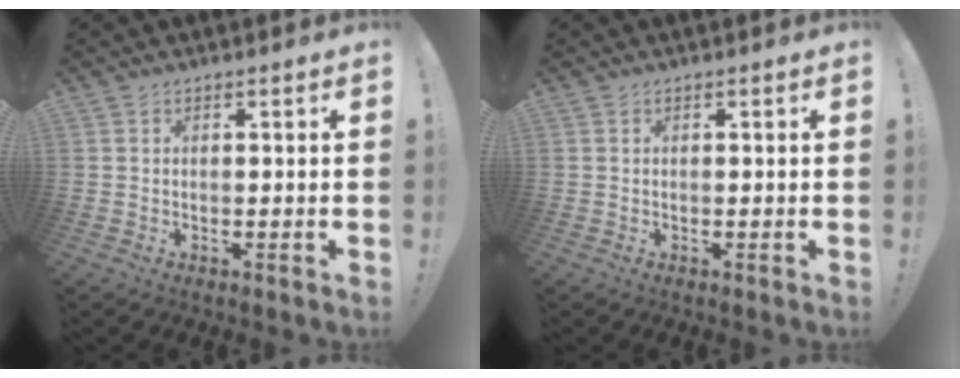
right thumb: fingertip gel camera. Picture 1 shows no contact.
{"total": 0.0}